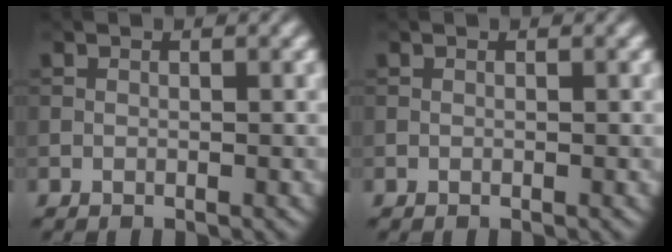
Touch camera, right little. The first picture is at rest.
{"total": 0.0}